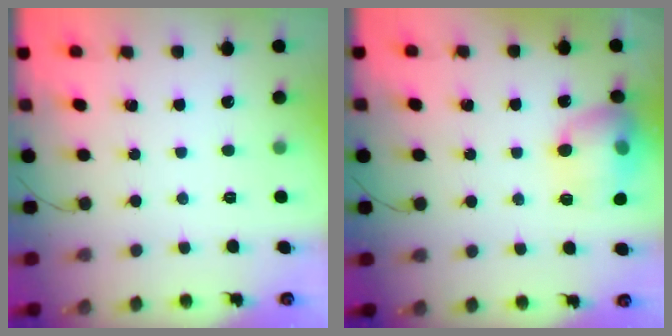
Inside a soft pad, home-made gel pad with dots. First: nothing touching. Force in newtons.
{"total": 14.8, "press": 14.7, "slide": 1.7}